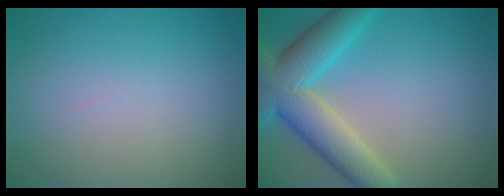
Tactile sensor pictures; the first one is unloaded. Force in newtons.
{"total": 7.9, "press": 7.9, "slide": 0.5}